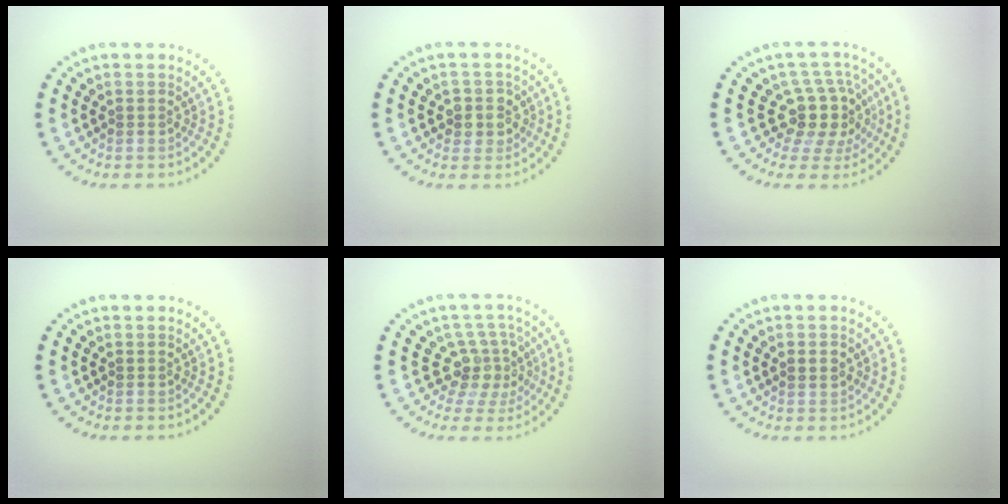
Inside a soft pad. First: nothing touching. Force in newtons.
{"total": 2.5, "press": 2.2, "slide": 1.2}
{"total": 4.3, "press": 3.4, "slide": 2.7}
{"total": 0.0}
{"total": 3.8, "press": 2.7, "slide": 2.6}
{"total": 1.7, "press": 1.7, "slide": 0.0}